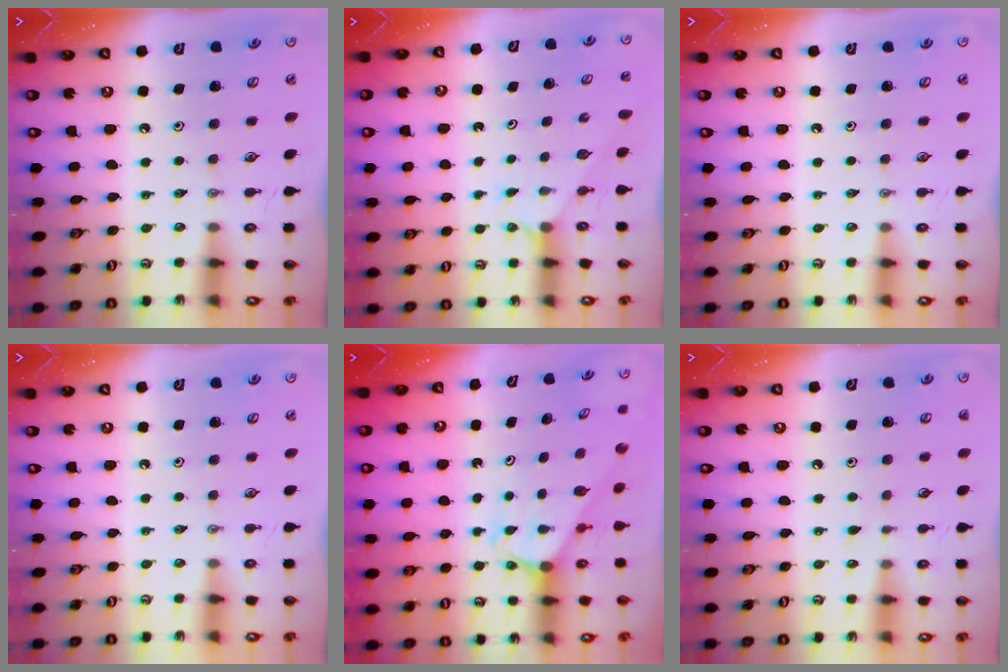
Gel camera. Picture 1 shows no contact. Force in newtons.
{"total": 1.2, "press": 1.2, "slide": 0.2}
{"total": 0.0}
{"total": 0.0}
{"total": 1.8, "press": 1.8, "slide": 0.1}
{"total": 2.2, "press": 2.2, "slide": 0.3}